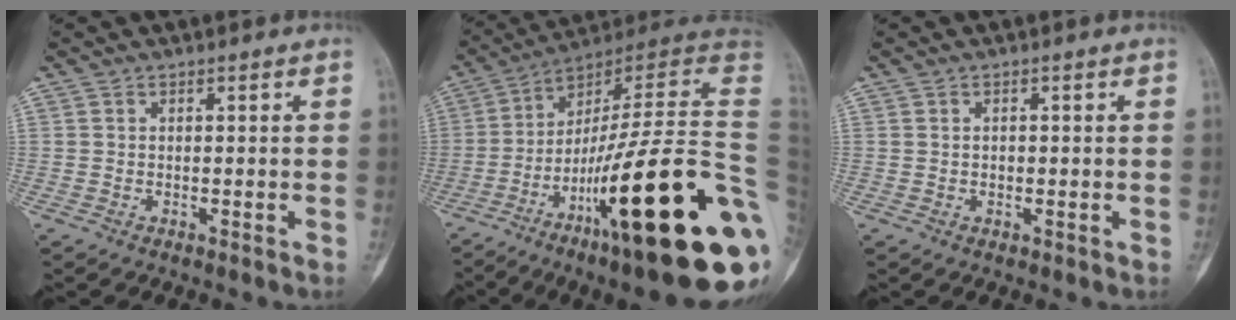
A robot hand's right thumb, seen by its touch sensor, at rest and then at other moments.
{"total": 35.7, "force": [-10.4, 6.7, 33.5], "torque": [-0.415, 0.055, -0.167]}
{"total": 0.8, "force": [0.0, 0.7, 0.4], "torque": [-0.006, 0.002, -0.002]}